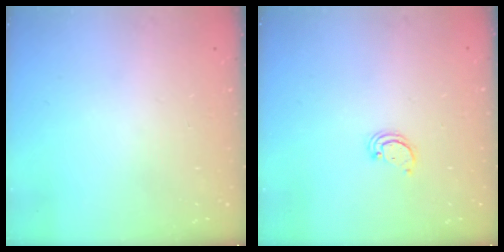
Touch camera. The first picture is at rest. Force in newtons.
{"total": 2.2, "press": 2.2, "slide": 0.1}